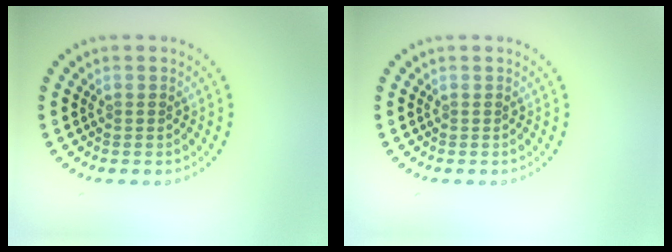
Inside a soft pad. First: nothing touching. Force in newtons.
{"total": 0.0}